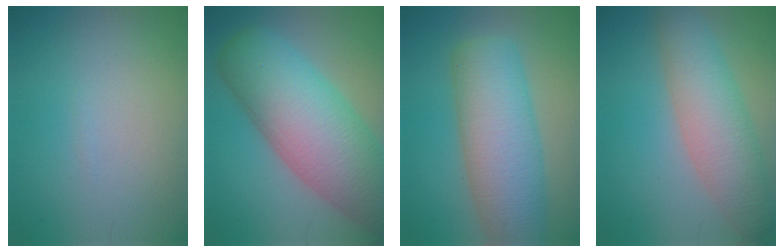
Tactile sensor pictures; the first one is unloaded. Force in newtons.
{"total": 12.4, "press": 12.4, "slide": 0.7}
{"total": 9.2, "press": 9.2, "slide": 0.3}
{"total": 6.2, "press": 6.2, "slide": 0.3}